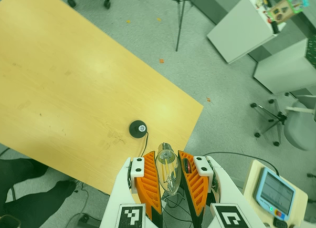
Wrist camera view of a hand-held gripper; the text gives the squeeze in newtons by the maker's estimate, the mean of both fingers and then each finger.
{"total": 12.6, "left": 13.2, "right": 11.9}